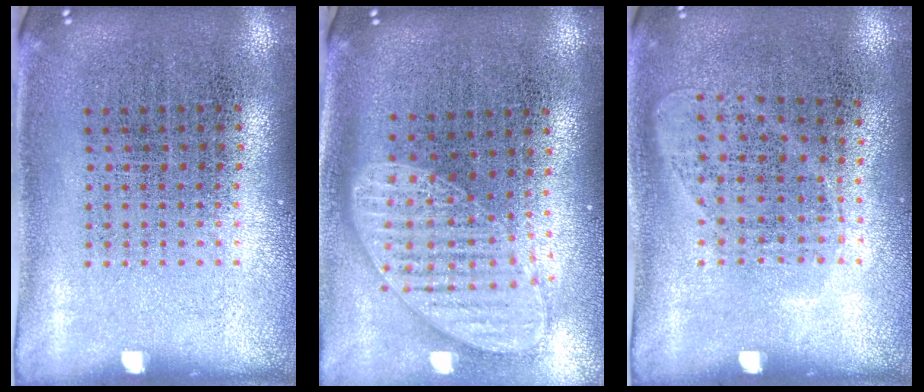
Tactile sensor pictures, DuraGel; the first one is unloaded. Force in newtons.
{"total": 1.8, "press": 1.5, "slide": 1.0}
{"total": 1.0, "press": 0.9, "slide": 0.4}